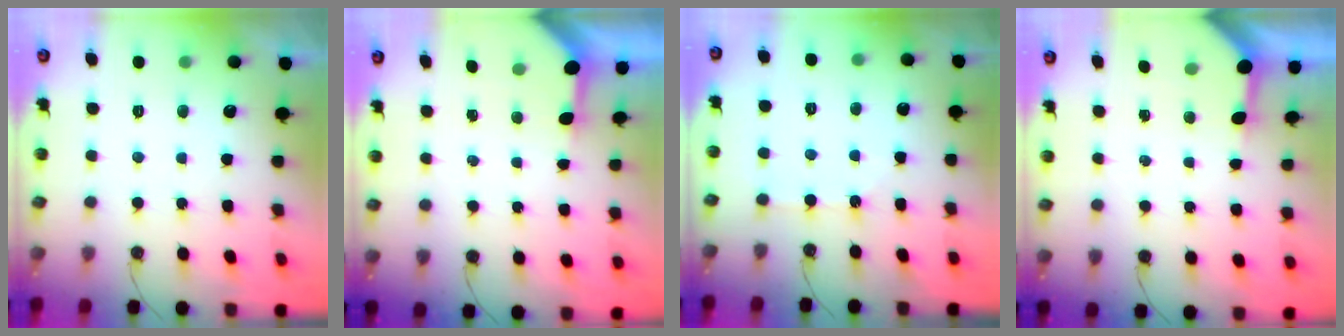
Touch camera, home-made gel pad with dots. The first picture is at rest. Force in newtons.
{"total": 3.2, "press": 3.2, "slide": 0.3}
{"total": 2.0, "press": 1.9, "slide": 0.3}
{"total": 3.4, "press": 3.4, "slide": 0.4}